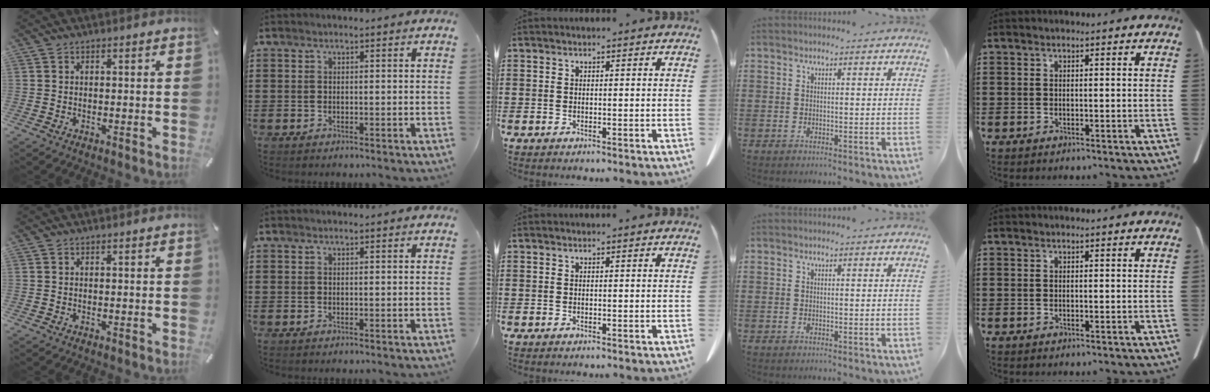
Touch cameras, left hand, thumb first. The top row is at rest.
{}